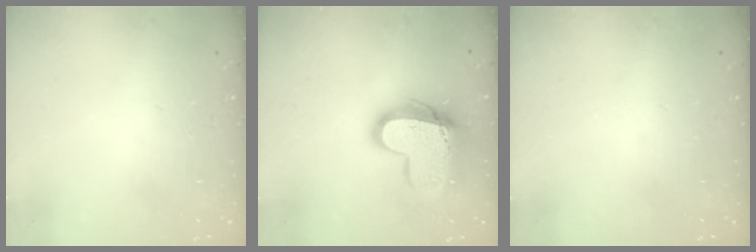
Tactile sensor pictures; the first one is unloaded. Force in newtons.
{"total": 16.9, "press": 16.8, "slide": 1.4}
{"total": 0.0}